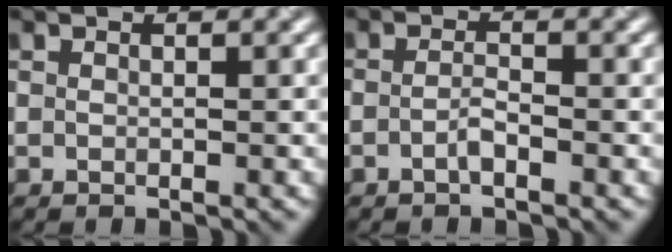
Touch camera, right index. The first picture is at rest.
{"total": 1.0, "force": [-0.7, 0.2, 0.7], "torque": [-0.015, 0.005, -0.015]}